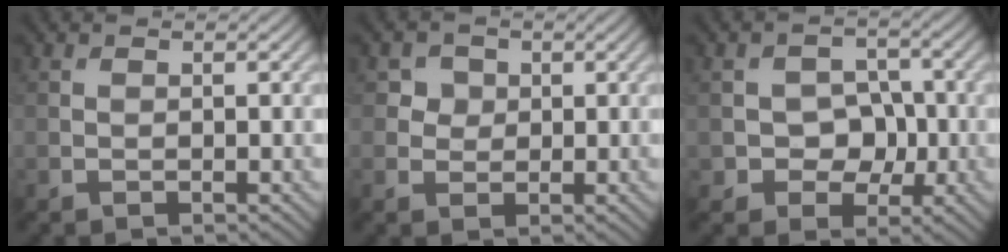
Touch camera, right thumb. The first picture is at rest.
{"total": 2.5, "force": [0.8, 2.3, 0.7], "torque": [-0.017, -0.008, 0.019]}
{"total": 5.0, "force": [-1.1, 4.1, 2.6], "torque": [-0.036, -0.002, -0.028]}